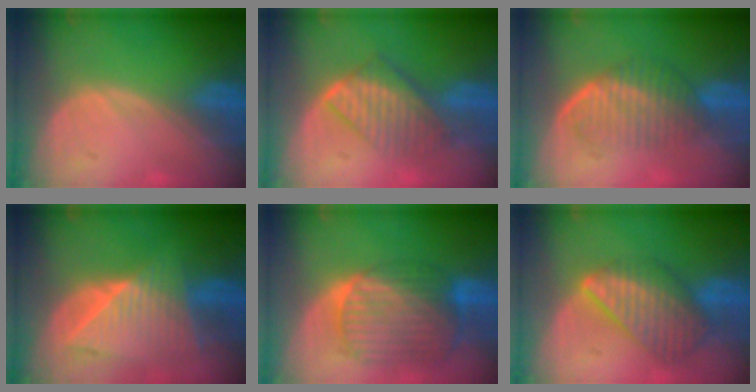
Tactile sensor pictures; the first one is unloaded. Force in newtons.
{"total": 6.6, "press": 6.3, "slide": 1.9}
{"total": 6.6, "press": 6.0, "slide": 2.7}
{"total": 9.0, "press": 8.0, "slide": 4.2}
{"total": 10.5, "press": 8.9, "slide": 5.5}
{"total": 8.9, "press": 7.8, "slide": 4.3}